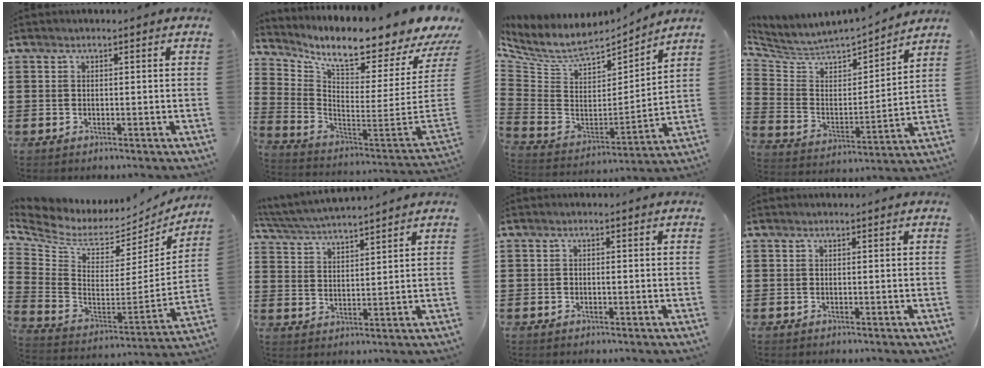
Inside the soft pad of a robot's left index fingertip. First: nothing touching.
{"total": 7.5, "force": [6.0, -0.7, 4.4], "torque": [-0.100, -0.080, 0.088]}
{"total": 7.8, "force": [6.6, 2.6, 3.3], "torque": [-0.100, -0.044, 0.115]}
{"total": 3.9, "force": [3.6, 1.6, 0.4], "torque": [-0.040, -0.038, 0.052]}
{"total": 5.0, "force": [4.0, 2.5, 1.6], "torque": [-0.064, -0.047, 0.065]}
{"total": 4.5, "force": [4.4, -0.4, 0.9], "torque": [-0.035, -0.021, 0.076]}
{"total": 0.5, "force": [-0.2, 0.3, 0.4], "torque": [-0.010, 0.000, -0.004]}
{"total": 0.0}